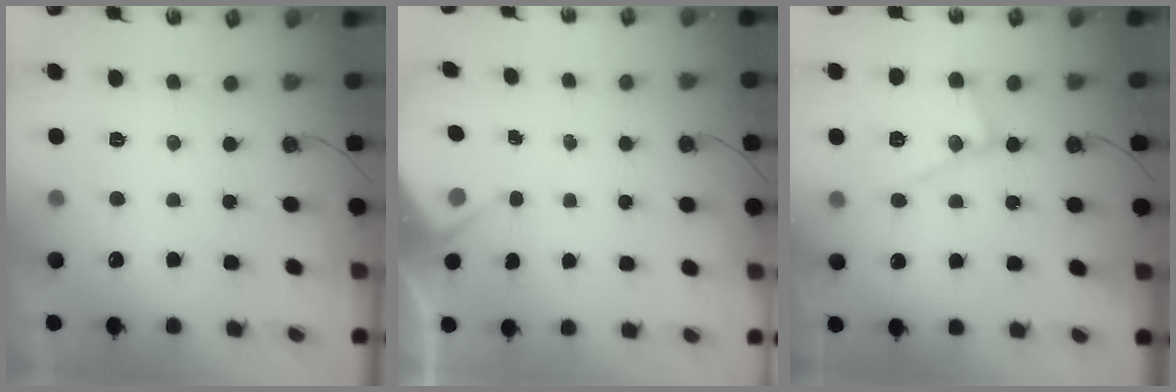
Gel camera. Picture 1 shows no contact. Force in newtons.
{"total": 2.9, "press": 2.9, "slide": 0.4}
{"total": 13.0, "press": 12.9, "slide": 1.3}